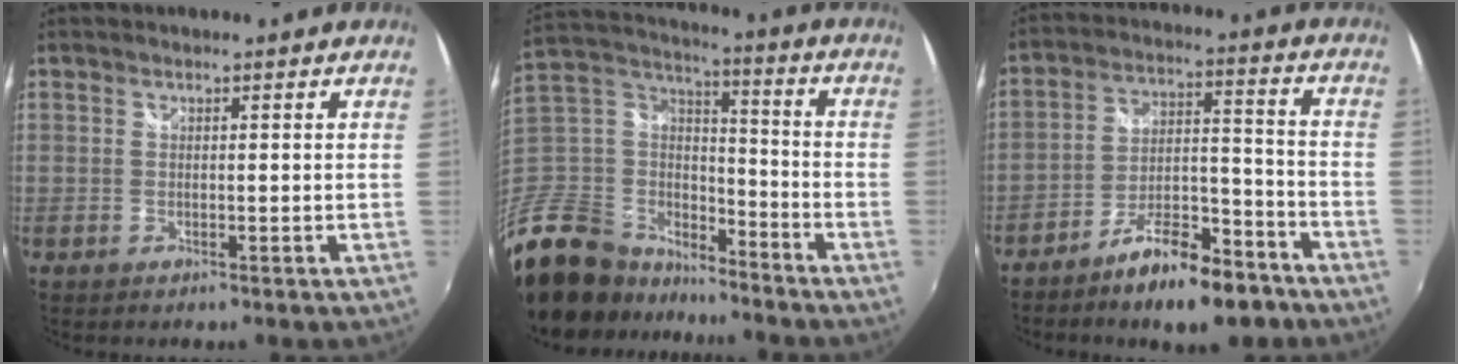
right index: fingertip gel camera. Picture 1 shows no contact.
{"total": 24.3, "force": [-17.5, 13.6, 10.1], "torque": [-0.252, 0.025, -0.296]}
{"total": 12.9, "force": [-9.6, 4.3, 7.6], "torque": [-0.125, 0.028, -0.146]}